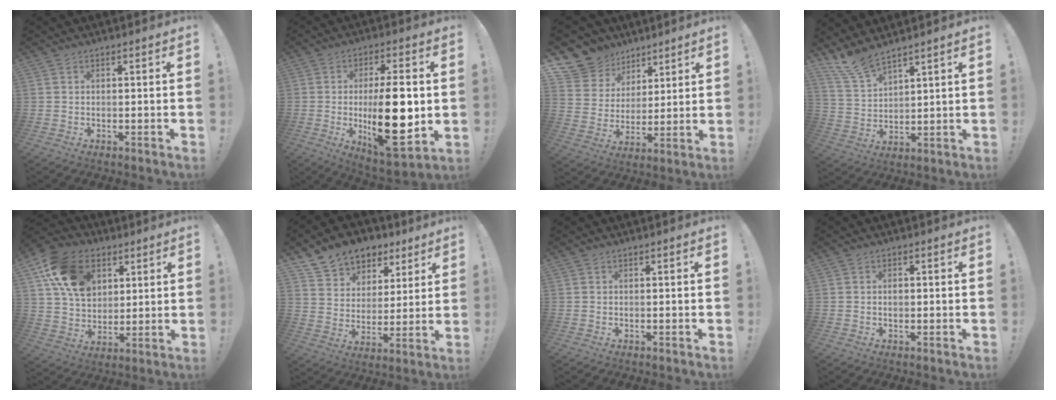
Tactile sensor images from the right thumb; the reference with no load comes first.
{"total": 20.7, "force": [-0.9, 7.9, 19.1], "torque": [-0.300, -0.013, -0.007]}
{"total": 11.5, "force": [7.3, 8.6, 1.8], "torque": [-0.034, -0.056, 0.149]}
{"total": 8.5, "force": [7.7, 1.9, 2.9], "torque": [-0.069, -0.049, 0.148]}
{"total": 17.9, "force": [7.7, 12.9, 9.7], "torque": [-0.155, -0.026, 0.152]}
{"total": 10.3, "force": [7.1, 7.2, 1.8], "torque": [-0.023, -0.060, 0.136]}
{"total": 0.0}
{"total": 1.1, "force": [-0.1, 1.0, 0.5], "torque": [-0.009, 0.006, -0.003]}